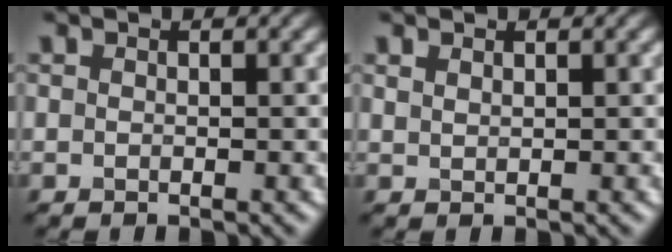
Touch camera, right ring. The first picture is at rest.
{"total": 0.7, "force": [0.6, 0.2, 0.2], "torque": [-0.006, -0.001, 0.014]}